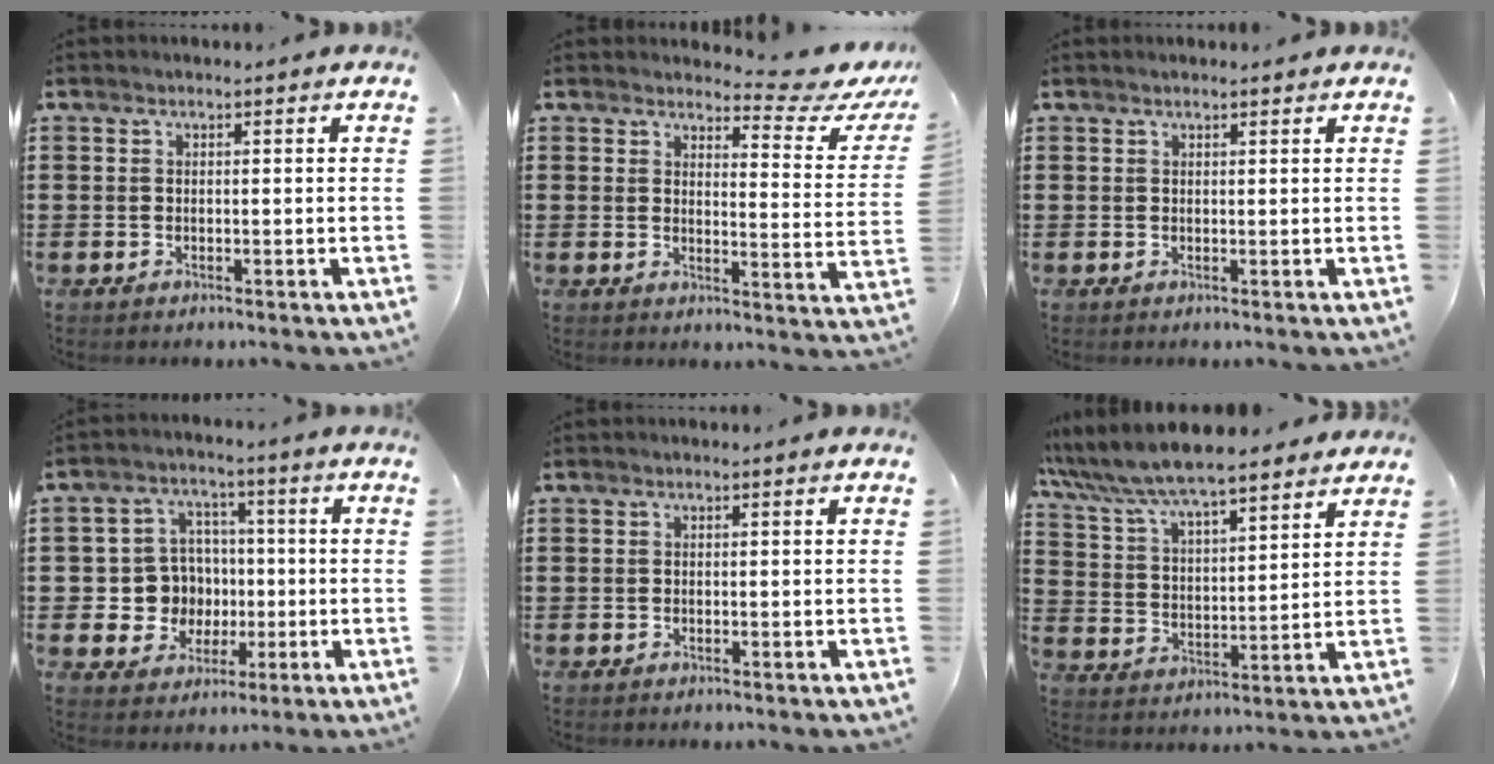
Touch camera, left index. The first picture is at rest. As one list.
[{"total": 4.7, "force": [4.0, 0.7, 2.4], "torque": [-0.043, -0.026, 0.062]}, {"total": 0.7, "force": [0.6, 0.1, 0.3], "torque": [-0.007, 0.000, 0.012]}, {"total": 7.7, "force": [0.1, 7.5, 1.8], "torque": [-0.059, 0.015, 0.011]}, {"total": 0.0}, {"total": 7.8, "force": [7.1, 0.8, 3.0], "torque": [-0.087, -0.035, 0.123]}]